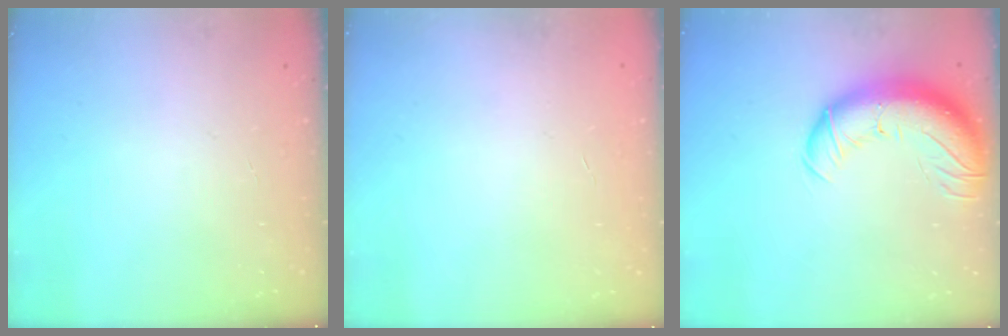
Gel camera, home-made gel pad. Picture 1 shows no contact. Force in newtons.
{"total": 0.5, "press": 0.5, "slide": 0.1}
{"total": 15.5, "press": 15.0, "slide": 3.8}